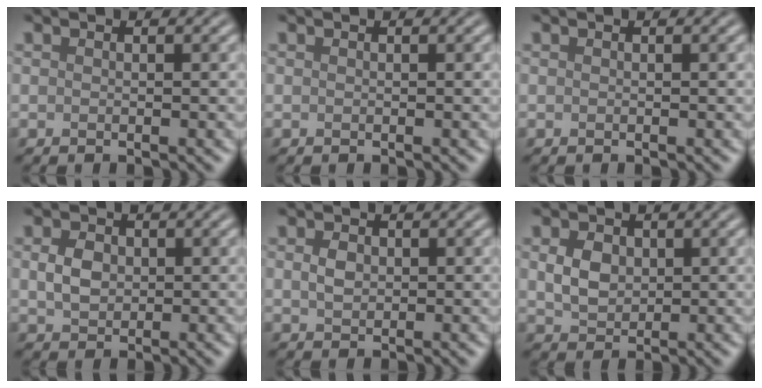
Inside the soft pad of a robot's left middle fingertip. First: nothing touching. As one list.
[{"total": 0.0}, {"total": 0.0}, {"total": 2.5, "force": [0.3, 2.0, 1.5], "torque": [-0.036, 0.002, 0.005]}, {"total": 1.6, "force": [0.3, 1.2, 1.0], "torque": [-0.023, 0.002, 0.005]}, {"total": 2.8, "force": [0.6, 2.2, 1.6], "torque": [-0.040, 0.001, 0.011]}]